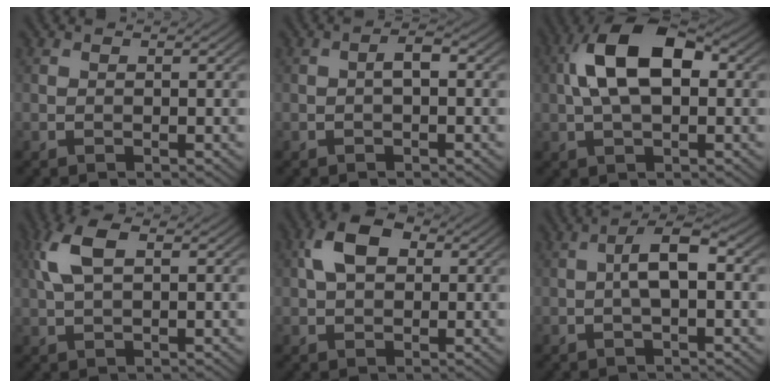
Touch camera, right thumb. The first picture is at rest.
{"total": 1.7, "force": [-0.3, 0.5, 1.6], "torque": [-0.029, 0.008, -0.008]}
{"total": 10.9, "force": [1.4, 5.6, 9.2], "torque": [-0.185, 0.021, 0.017]}
{"total": 5.7, "force": [1.6, 2.5, 4.8], "torque": [-0.119, 0.013, 0.029]}
{"total": 5.9, "force": [1.4, 3.7, 4.4], "torque": [-0.089, 0.013, 0.014]}
{"total": 4.3, "force": [-0.1, 1.3, 4.1], "torque": [-0.077, 0.016, -0.007]}